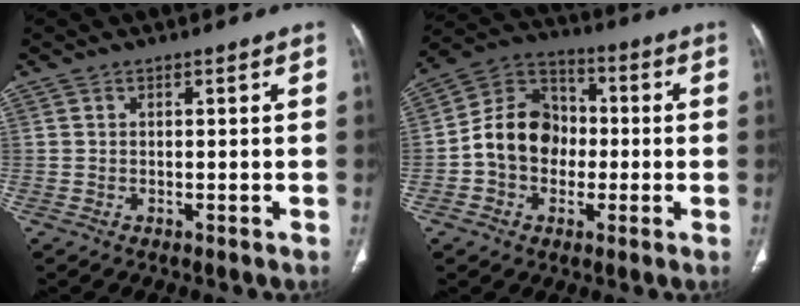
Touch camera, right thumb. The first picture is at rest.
{"total": 12.8, "force": [-1.4, 10.2, 7.6], "torque": [-0.108, 0.042, -0.037]}